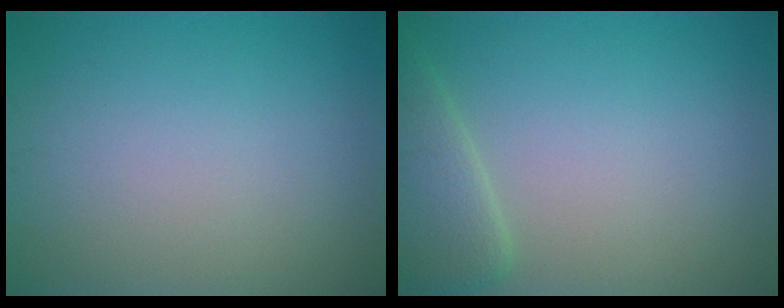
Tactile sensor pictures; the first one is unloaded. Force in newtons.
{"total": 3.4, "press": 3.4, "slide": 0.2}